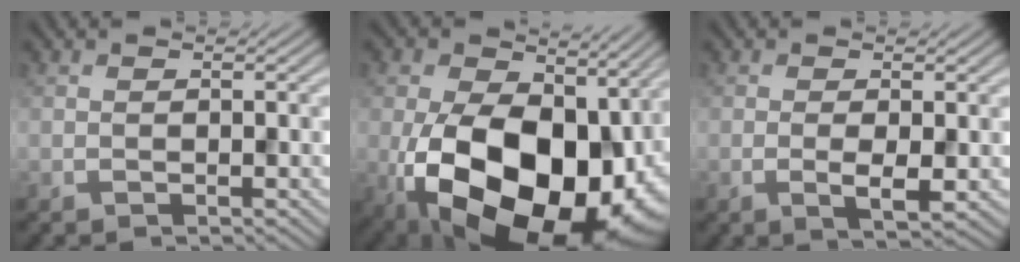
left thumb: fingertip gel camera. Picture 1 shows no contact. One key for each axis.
{"total": 20.0, "fx": -3.5, "fy": 13.4, "fz": 14.4, "tx": -0.258, "ty": -0.061, "tz": -0.032}
{"total": 2.9, "fx": -0.5, "fy": 1.1, "fz": 2.6, "tx": -0.056, "ty": -0.008, "tz": -0.006}